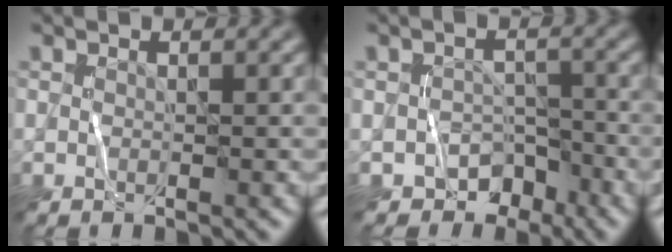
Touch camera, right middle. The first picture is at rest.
{"total": 3.5, "force": [-2.8, 2.1, 0.3], "torque": [0.015, 0.003, -0.038]}